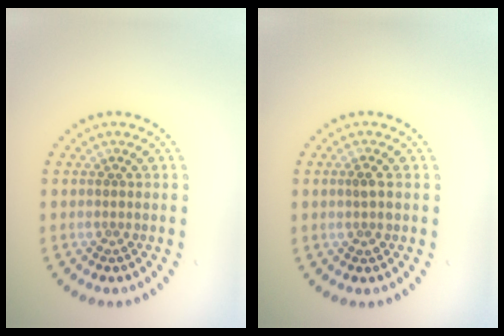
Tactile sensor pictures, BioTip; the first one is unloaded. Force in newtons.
{"total": 1.1, "press": 1.1, "slide": 0.2}